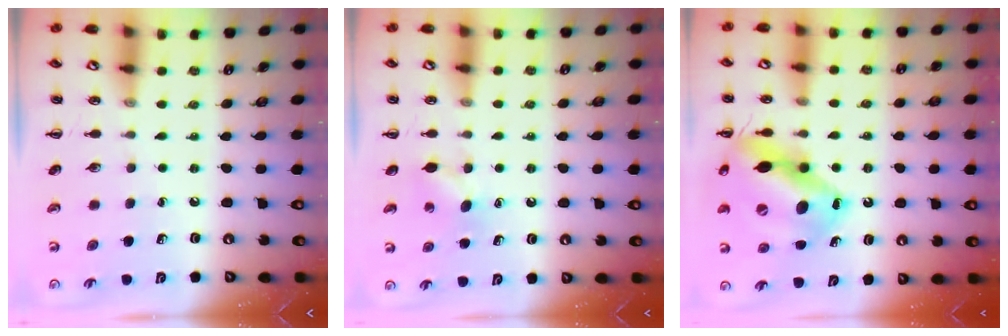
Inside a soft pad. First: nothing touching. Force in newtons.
{"total": 4.8, "press": 4.6, "slide": 1.2}
{"total": 19.6, "press": 19.5, "slide": 2.3}